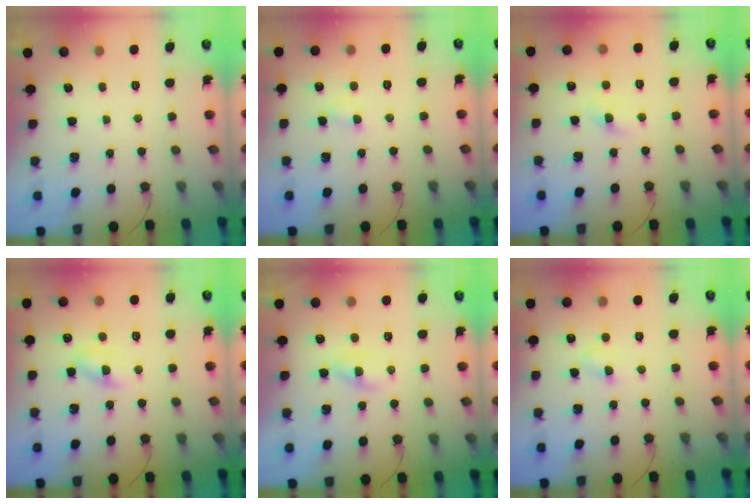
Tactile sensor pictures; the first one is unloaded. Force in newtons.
{"total": 2.1, "press": 1.8, "slide": 1.0}
{"total": 2.7, "press": 2.5, "slide": 1.1}
{"total": 4.9, "press": 4.7, "slide": 1.1}
{"total": 1.9, "press": 1.6, "slide": 1.0}
{"total": 2.6, "press": 2.4, "slide": 1.1}